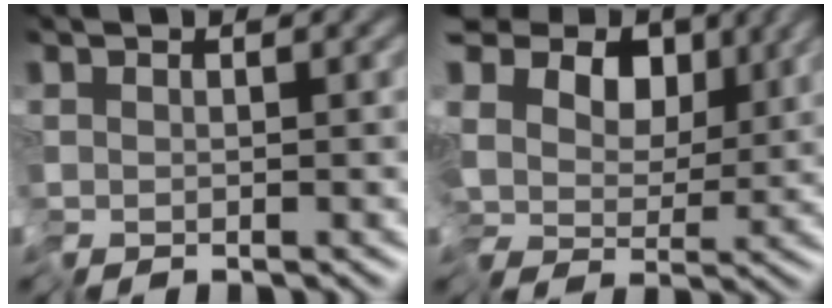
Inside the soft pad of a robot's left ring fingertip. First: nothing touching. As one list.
[{"total": 10.4, "force": [2.9, 7.4, 6.6], "torque": [-0.119, 0.015, 0.064]}]